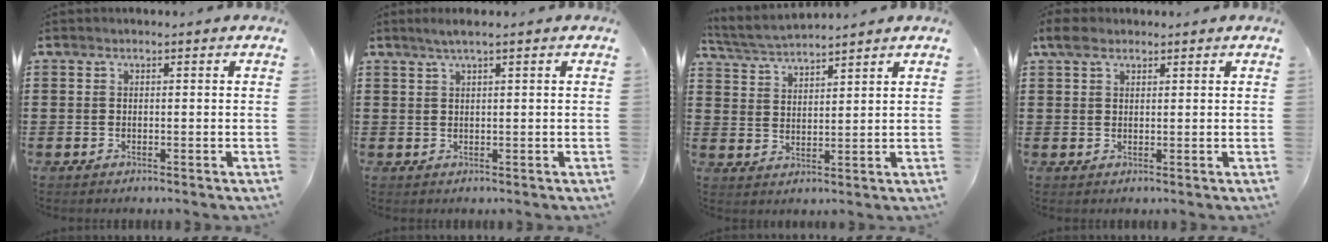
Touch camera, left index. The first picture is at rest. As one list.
[{"total": 1.7, "force": [1.0, -0.1, 1.4], "torque": [-0.027, 0.000, 0.018]}, {"total": 3.7, "force": [3.6, -0.1, 0.7], "torque": [-0.028, -0.015, 0.063]}, {"total": 2.9, "force": [1.8, 1.5, 1.7], "torque": [-0.040, 0.008, 0.033]}]